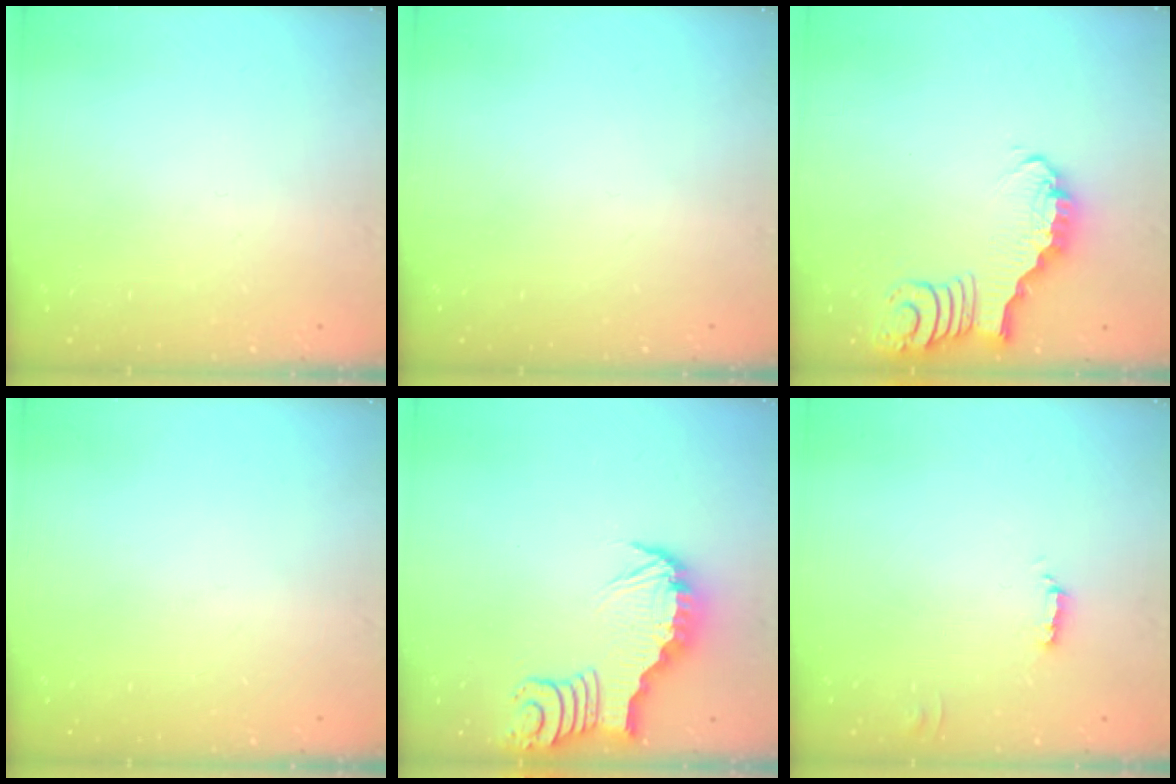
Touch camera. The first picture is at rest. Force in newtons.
{"total": 0.0}
{"total": 2.7, "press": 2.7, "slide": 0.2}
{"total": 0.0}
{"total": 3.6, "press": 3.6, "slide": 0.2}
{"total": 1.8, "press": 1.8, "slide": 0.4}